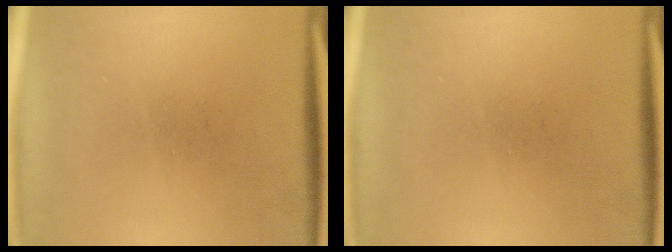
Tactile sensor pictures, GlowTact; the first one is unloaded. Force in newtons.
{"total": 0.0}